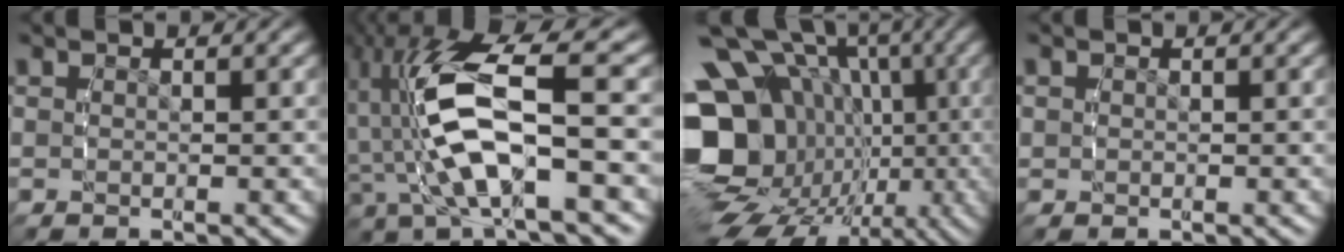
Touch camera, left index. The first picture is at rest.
{"total": 9.5, "force": [-0.9, 4.7, 8.2], "torque": [-0.181, -0.020, -0.015]}
{"total": 18.9, "force": [-2.4, 14.8, 11.5], "torque": [-0.224, -0.055, -0.035]}
{"total": 0.7, "force": [-0.3, 0.7, 0.1], "torque": [-0.009, -0.004, 0.000]}